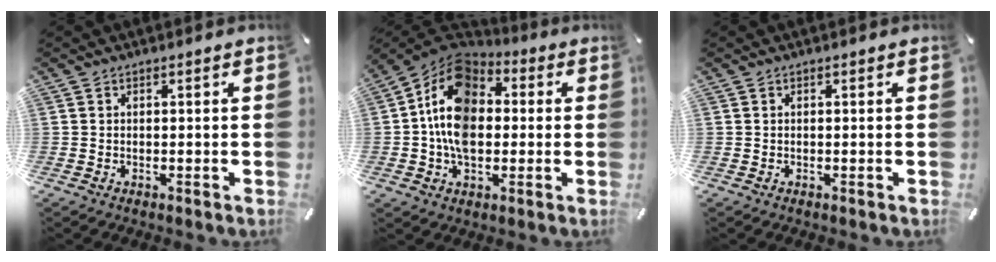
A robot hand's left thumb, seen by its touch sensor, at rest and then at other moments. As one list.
[{"total": 14.5, "force": [-0.4, 10.6, 9.9], "torque": [-0.191, 0.007, -0.014]}, {"total": 0.0}]